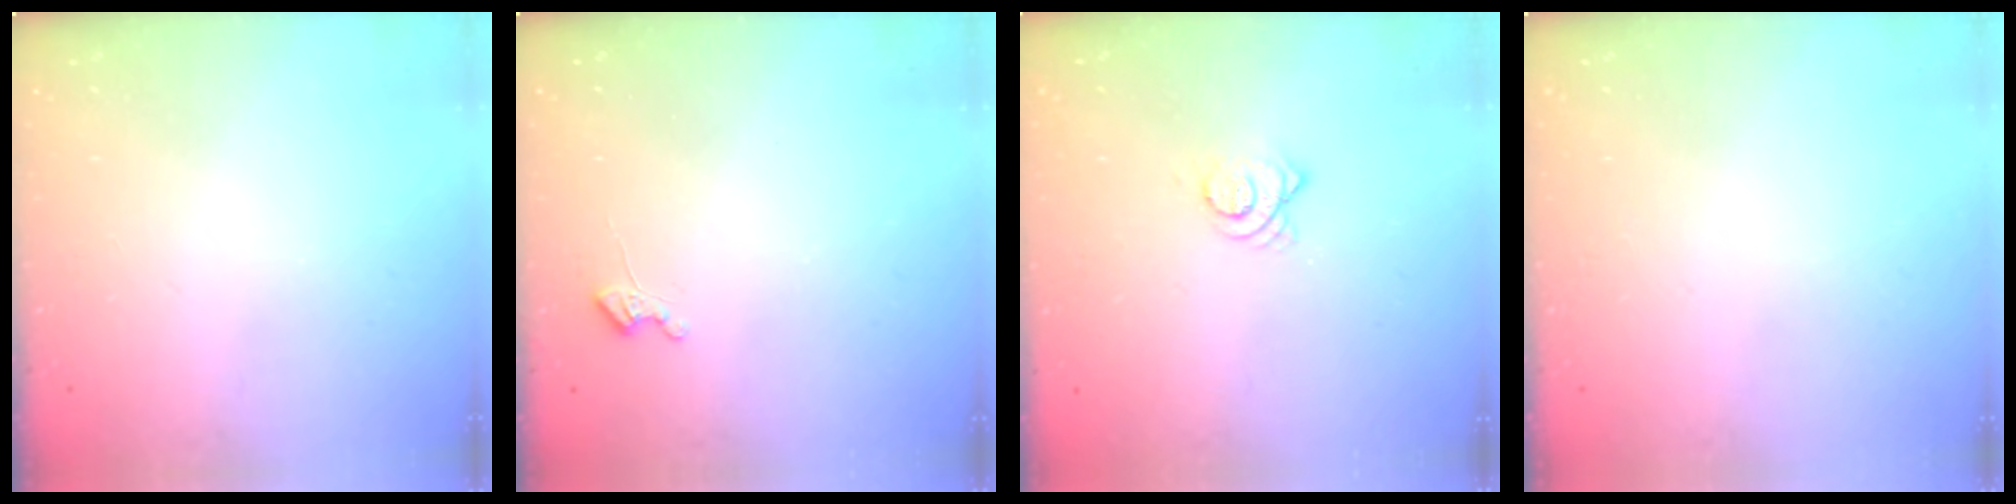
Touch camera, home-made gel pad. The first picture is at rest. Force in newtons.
{"total": 3.6, "press": 3.5, "slide": 0.6}
{"total": 3.7, "press": 3.7, "slide": 0.0}
{"total": 0.0}